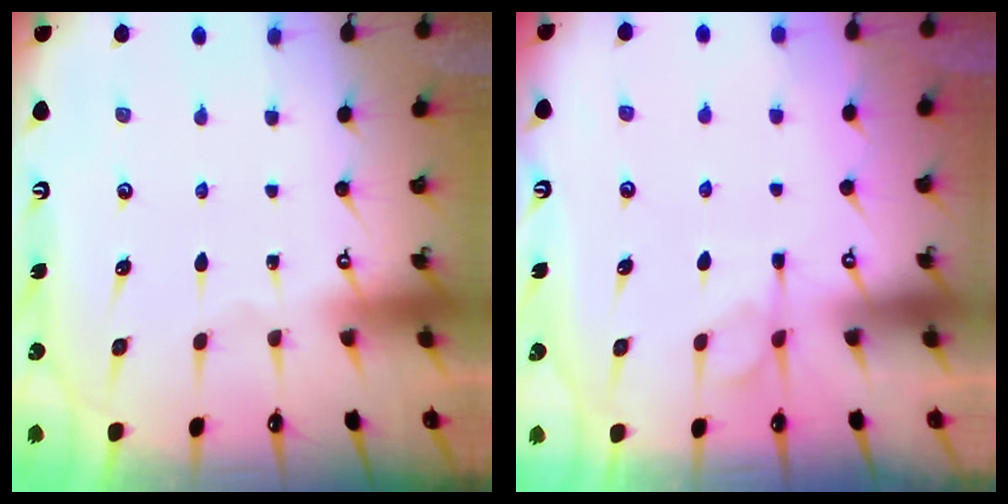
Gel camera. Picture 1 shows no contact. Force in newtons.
{"total": 2.9, "press": 2.6, "slide": 1.4}